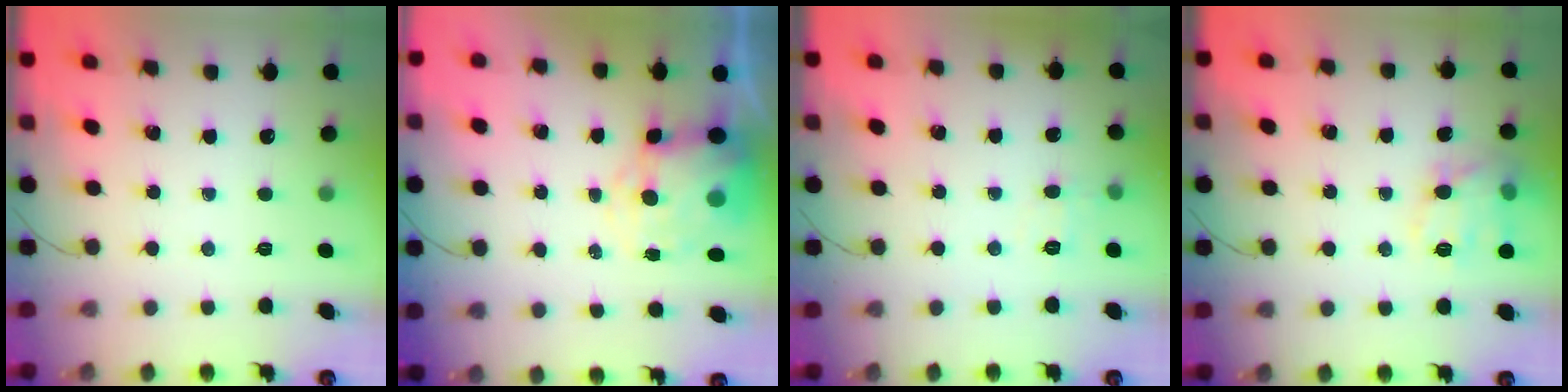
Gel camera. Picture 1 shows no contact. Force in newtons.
{"total": 9.4, "press": 9.2, "slide": 2.2}
{"total": 5.3, "press": 5.0, "slide": 1.5}
{"total": 13.3, "press": 13.3, "slide": 0.3}